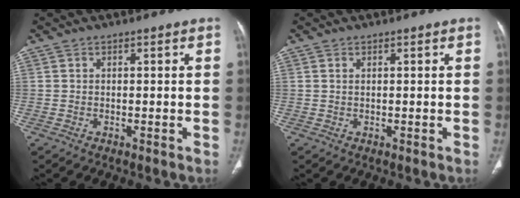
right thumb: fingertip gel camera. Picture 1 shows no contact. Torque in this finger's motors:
{"motor_torque": [0.03, -0.32, -0.07, 0.48, -0.03]}